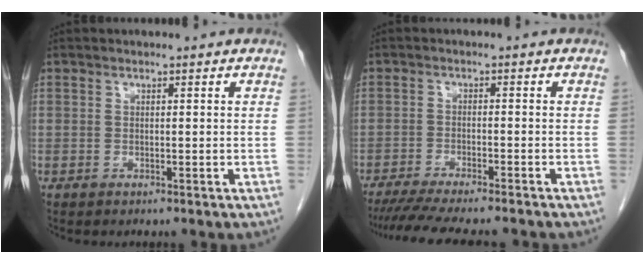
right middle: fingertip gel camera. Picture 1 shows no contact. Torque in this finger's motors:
{"motor_torque": [1.14, -1.00, 0.16, 0.07]}